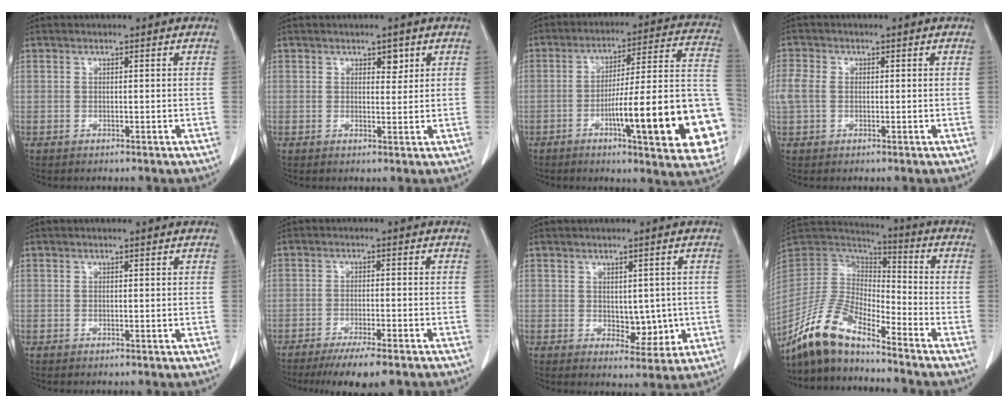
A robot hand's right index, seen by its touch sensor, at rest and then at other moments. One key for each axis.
{"total": 1.9, "fx": 1.1, "fy": 1.1, "fz": 1.2, "tx": -0.011, "ty": -0.003, "tz": 0.017}
{"total": 23.5, "fx": -7.0, "fy": 2.5, "fz": 22.3, "tx": -0.212, "ty": 0.018, "tz": -0.089}
{"total": 3.5, "fx": 0.1, "fy": 2.6, "fz": 2.3, "tx": -0.075, "ty": 0.016, "tz": 0.001}
{"total": 0.0}
{"total": 9.2, "fx": -7.2, "fy": 0.9, "fz": 5.6, "tx": -0.073, "ty": -0.016, "tz": -0.108}
{"total": 4.9, "fx": -0.3, "fy": 2.8, "fz": 3.9, "tx": -0.045, "ty": -0.003, "tz": 0.009}
{"total": 13.3, "fx": -11.0, "fy": 3.8, "fz": 6.5, "tx": -0.135, "ty": 0.014, "tz": -0.210}